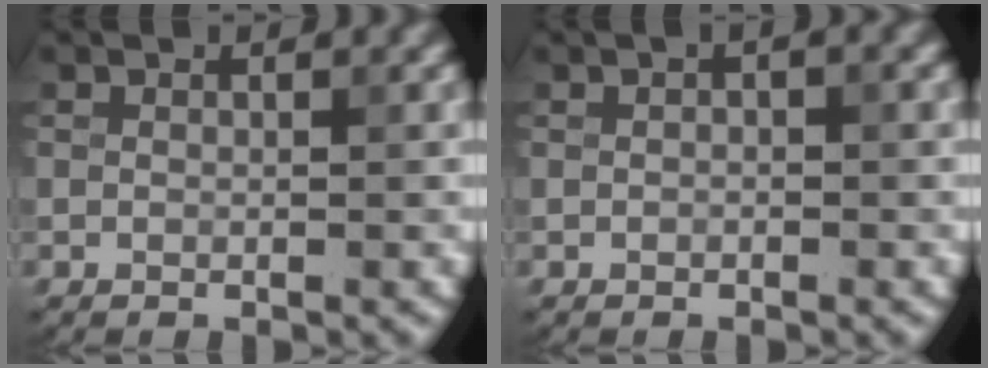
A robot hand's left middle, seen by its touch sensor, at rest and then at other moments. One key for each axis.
{"total": 0.9, "fx": 0.2, "fy": 0.4, "fz": 0.7, "tx": -0.015, "ty": 0.001, "tz": -0.002}